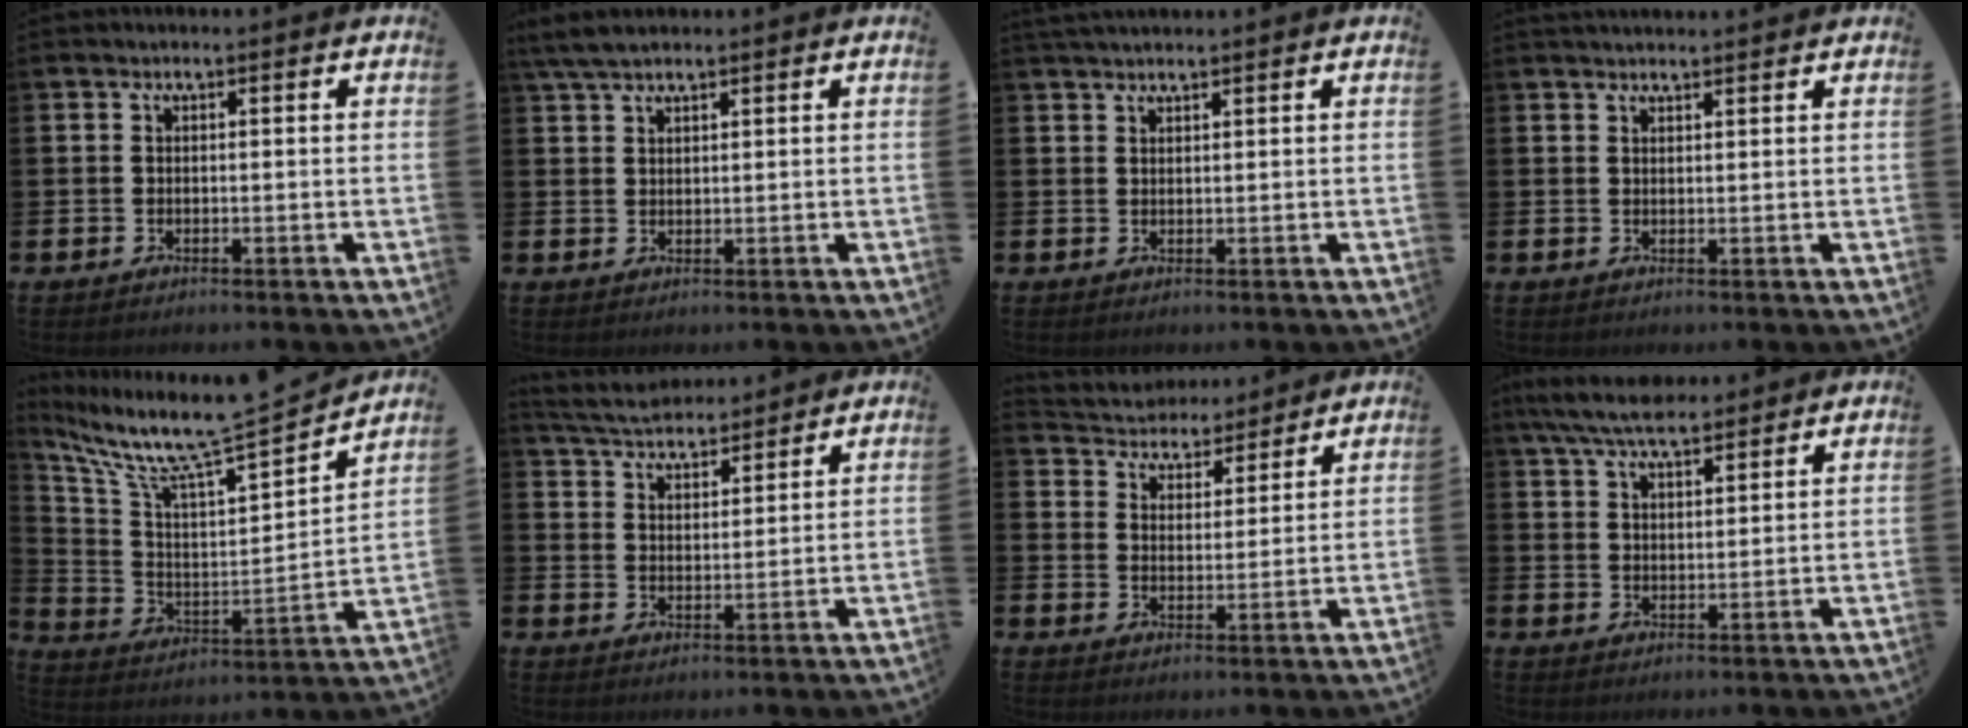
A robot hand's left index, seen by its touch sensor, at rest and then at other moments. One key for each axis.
{"total": 3.7, "fx": 3.1, "fy": 0.9, "fz": 1.8, "tx": -0.037, "ty": -0.003, "tz": 0.057}
{"total": 1.6, "fx": 1.5, "fy": 0.1, "fz": 0.3, "tx": -0.006, "ty": -0.001, "tz": 0.028}
{"total": 1.6, "fx": 1.6, "fy": 0.2, "fz": 0.2, "tx": 0.005, "ty": -0.008, "tz": 0.027}
{"total": 9.2, "fx": 8.3, "fy": 0.3, "fz": 3.9, "tx": -0.116, "ty": -0.074, "tz": 0.133}
{"total": 4.9, "fx": 4.8, "fy": 0.7, "fz": 0.2, "tx": -0.027, "ty": -0.029, "tz": 0.086}
{"total": 4.4, "fx": 4.2, "fy": 1.3, "fz": -0.5, "tx": -0.015, "ty": -0.031, "tz": 0.071}
{"total": 6.8, "fx": 6.2, "fy": 1.5, "fz": 2.3, "tx": -0.057, "ty": -0.024, "tz": 0.113}